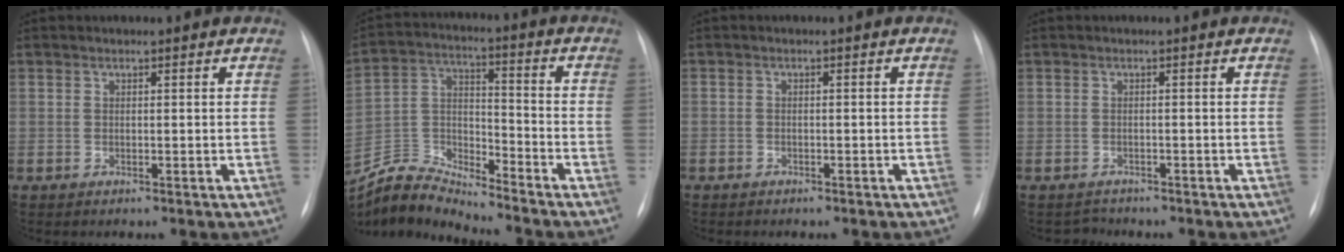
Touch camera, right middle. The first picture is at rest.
{"total": 10.7, "force": [-10.7, -0.4, 0.1], "torque": [-0.008, 0.034, -0.209]}
{"total": 1.9, "force": [-1.5, 1.0, 0.6], "torque": [-0.011, 0.002, -0.015]}
{"total": 1.5, "force": [-1.3, 0.5, -0.6], "torque": [0.010, -0.003, -0.019]}